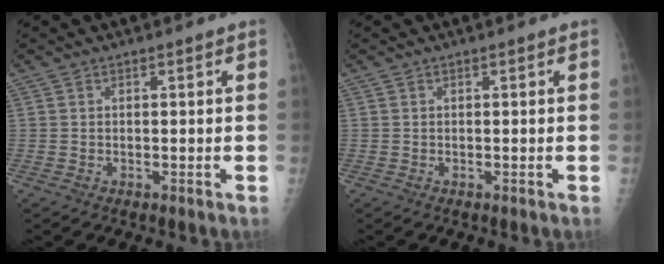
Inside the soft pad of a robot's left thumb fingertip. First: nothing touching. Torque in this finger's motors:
{"motor_torque": [0.00, 0.00, 0.00, 0.00, 0.00]}